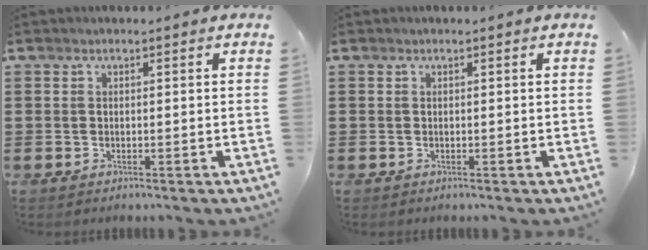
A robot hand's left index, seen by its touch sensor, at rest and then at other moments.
{"total": 0.0}